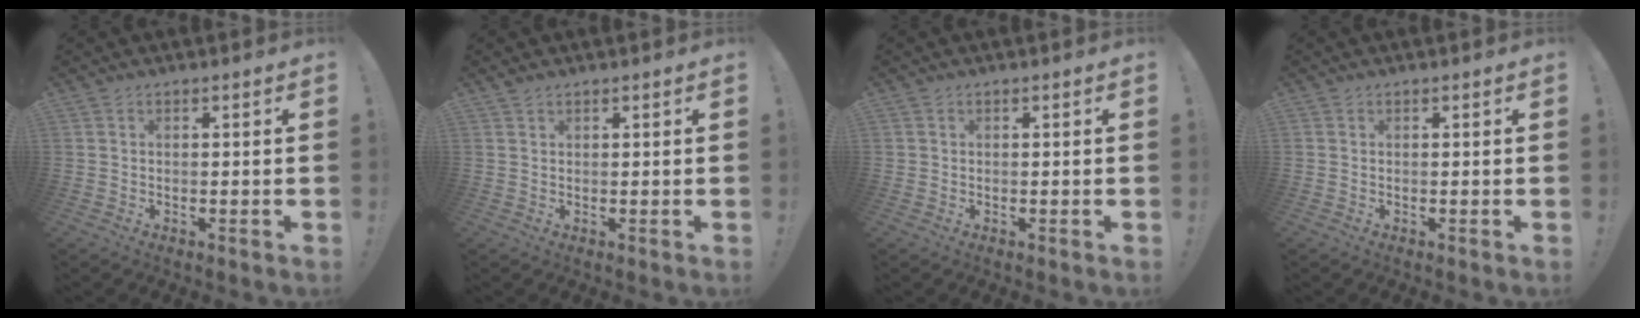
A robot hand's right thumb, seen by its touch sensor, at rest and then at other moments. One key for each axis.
{"total": 1.2, "fx": 1.0, "fy": 0.5, "fz": 0.4, "tx": -0.004, "ty": -0.004, "tz": 0.019}
{"total": 0.5, "fx": 0.2, "fy": 0.5, "fz": 0.0, "tx": -0.002, "ty": 0.002, "tz": 0.004}
{"total": 0.0}